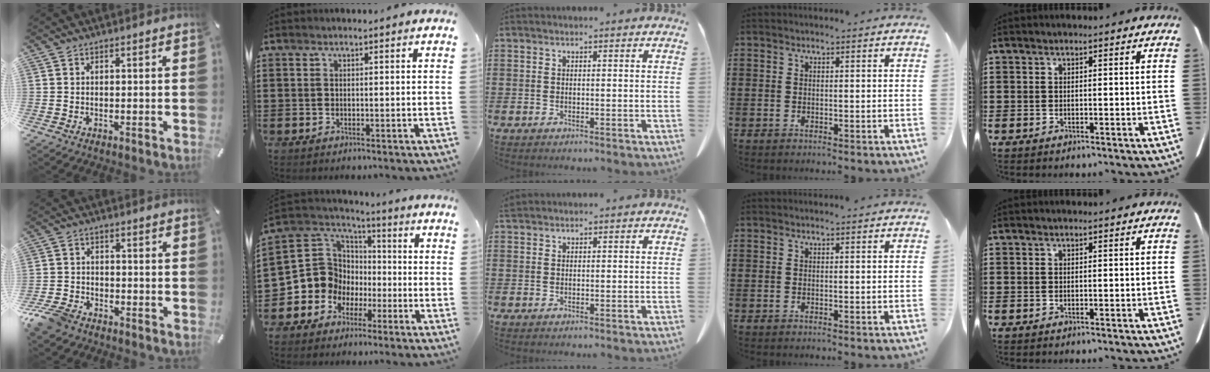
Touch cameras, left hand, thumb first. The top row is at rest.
{"thumb": {"total": 6.6, "force": [-5.4, 3.2, 2.2], "torque": [-0.064, 0.018, -0.111]}, "index": {"total": 9.9, "force": [-1.0, 9.6, 2.2], "torque": [-0.104, -0.017, -0.016]}, "middle": {"total": 0.8, "force": [0.8, 0.1, 0.1], "torque": [-0.005, -0.001, 0.017]}}